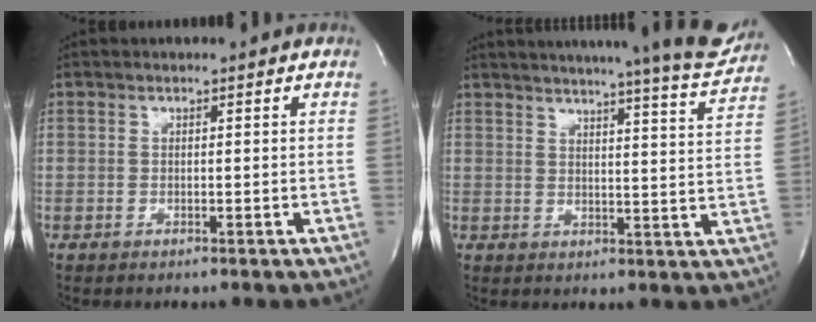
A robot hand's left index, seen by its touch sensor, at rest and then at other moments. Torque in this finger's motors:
{"motor_torque": [0.62, -0.79, 0.60, 0.11]}